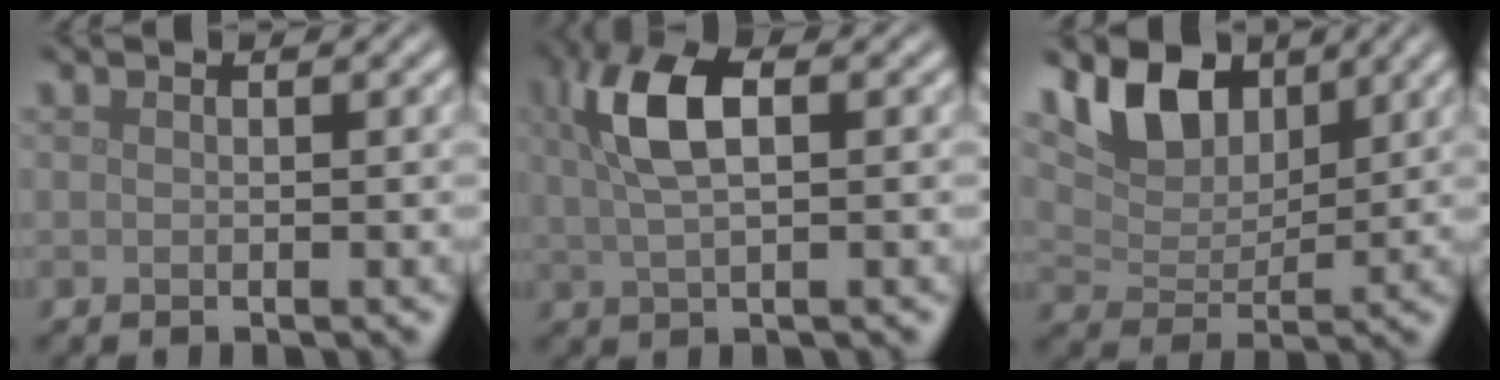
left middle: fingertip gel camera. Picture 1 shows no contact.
{"total": 5.5, "force": [1.7, 2.3, 4.8], "torque": [-0.096, 0.011, 0.028]}
{"total": 5.4, "force": [3.6, 3.0, 2.7], "torque": [-0.060, -0.003, 0.057]}